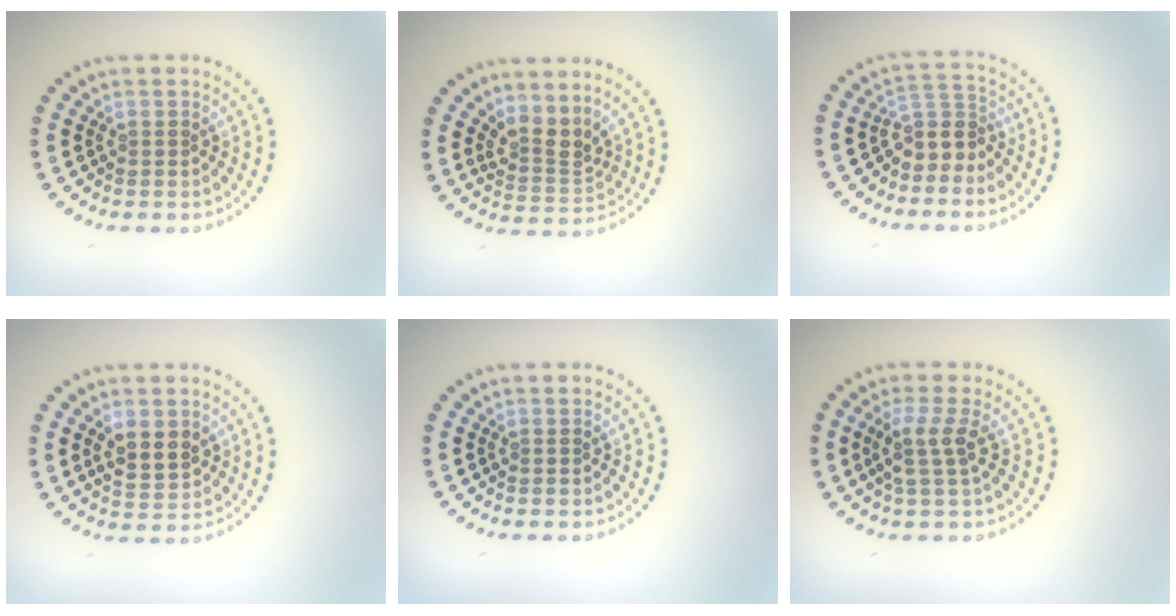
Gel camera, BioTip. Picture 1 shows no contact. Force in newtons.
{"total": 2.7, "press": 2.0, "slide": 1.8}
{"total": 2.9, "press": 2.2, "slide": 1.9}
{"total": 3.0, "press": 2.9, "slide": 0.6}
{"total": 0.0}
{"total": 2.6, "press": 2.1, "slide": 1.6}